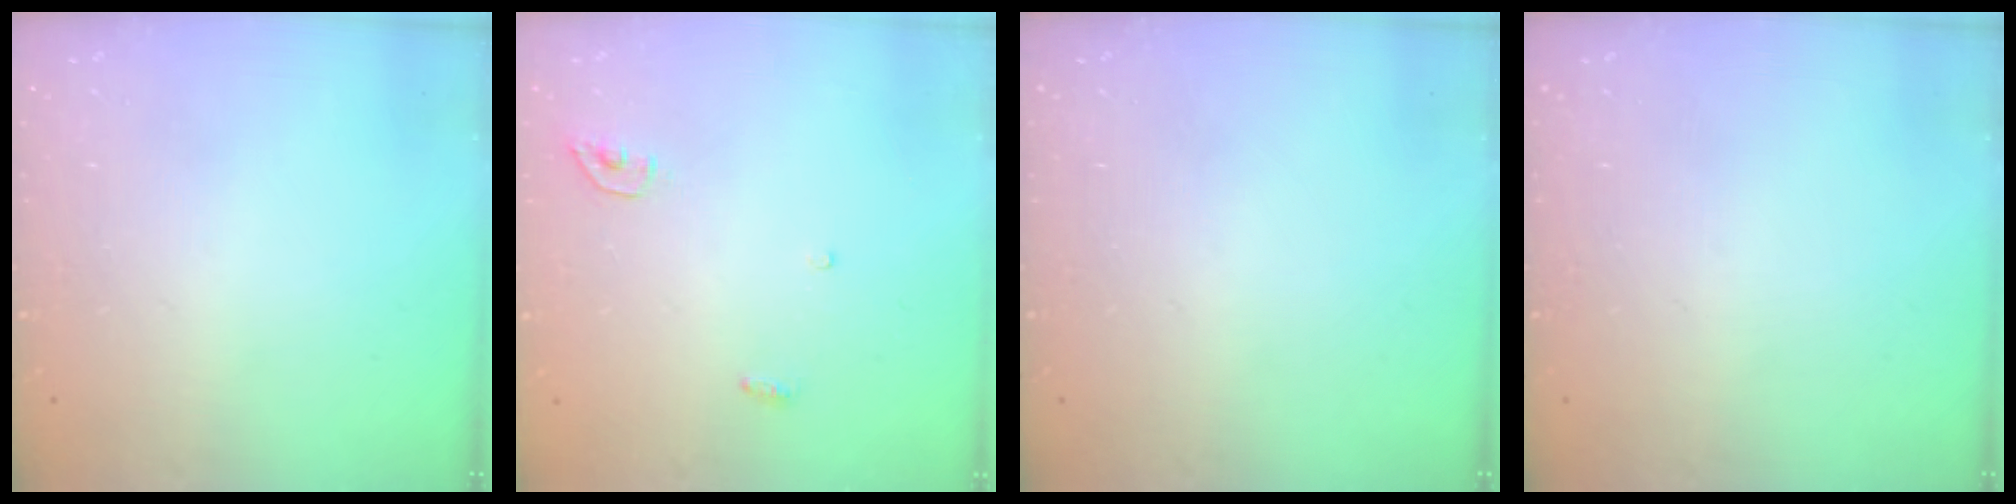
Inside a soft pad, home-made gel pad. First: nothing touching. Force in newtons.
{"total": 3.5, "press": 3.5, "slide": 0.3}
{"total": 0.0}
{"total": 0.0}